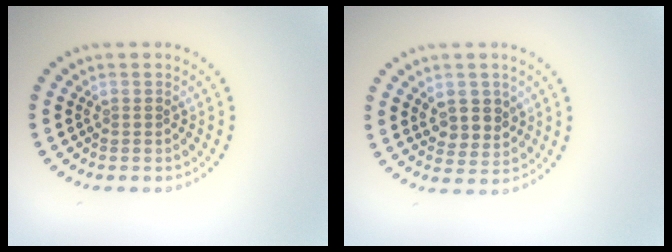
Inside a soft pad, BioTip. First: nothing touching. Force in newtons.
{"total": 2.8, "press": 2.7, "slide": 0.9}